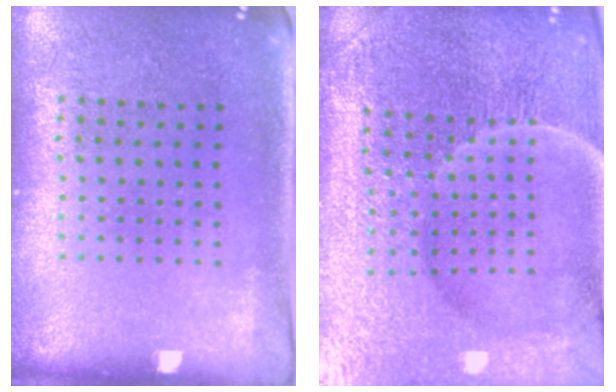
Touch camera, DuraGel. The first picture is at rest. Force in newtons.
{"total": 5.7, "press": 5.3, "slide": 2.2}